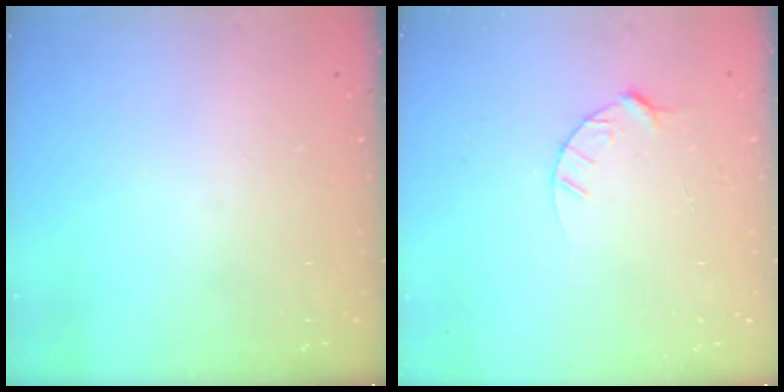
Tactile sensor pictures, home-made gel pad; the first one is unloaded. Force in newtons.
{"total": 3.8, "press": 3.8, "slide": 0.4}